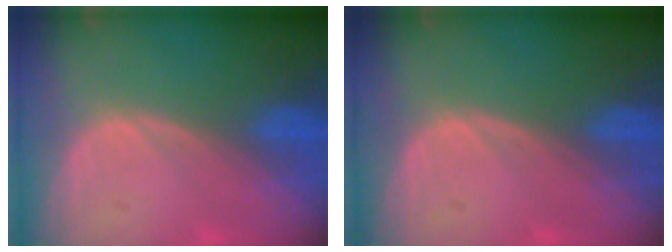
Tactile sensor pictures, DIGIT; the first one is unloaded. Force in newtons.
{"total": 0.0}